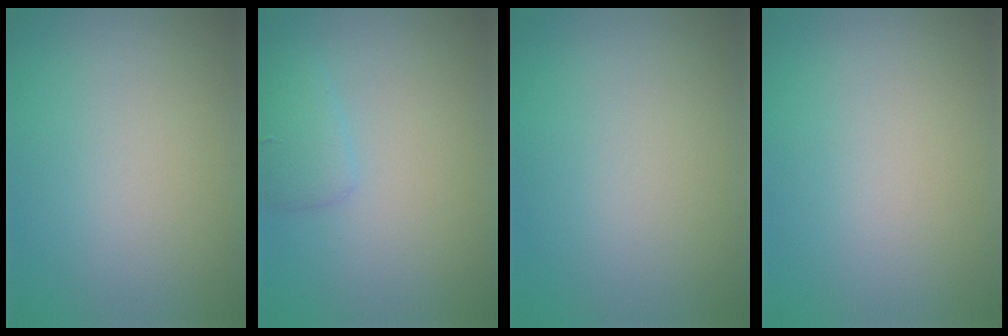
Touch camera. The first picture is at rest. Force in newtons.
{"total": 1.9, "press": 1.9, "slide": 0.1}
{"total": 0.0}
{"total": 0.0}